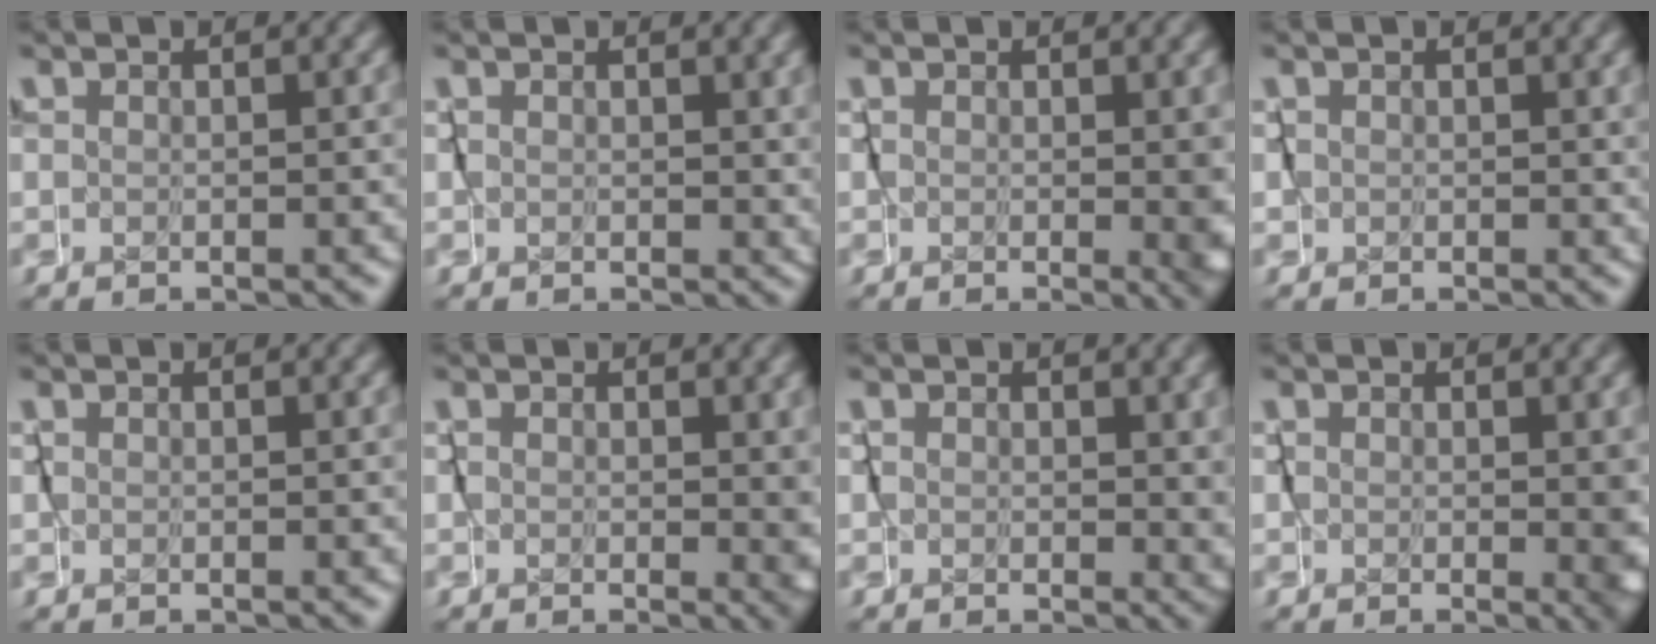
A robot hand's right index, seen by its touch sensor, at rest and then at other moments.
{"total": 1.2, "force": [0.2, 1.0, 0.6], "torque": [-0.010, -0.004, 0.004]}
{"total": 2.3, "force": [0.0, 0.8, 2.1], "torque": [-0.019, -0.014, 0.005]}
{"total": 1.8, "force": [0.1, 1.6, 0.9], "torque": [-0.019, -0.002, -0.001]}
{"total": 0.0}
{"total": 2.0, "force": [0.2, 0.9, 1.7], "torque": [-0.015, -0.011, 0.006]}
{"total": 1.8, "force": [0.4, 1.0, 1.4], "torque": [-0.011, -0.008, 0.007]}
{"total": 2.3, "force": [0.0, 0.8, 2.2], "torque": [-0.019, -0.014, 0.004]}